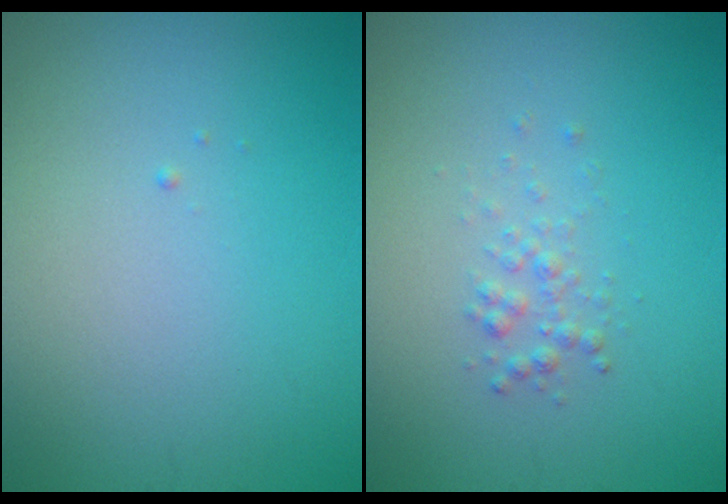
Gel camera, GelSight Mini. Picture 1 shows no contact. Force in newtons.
{"total": 1.1, "press": 1.1, "slide": 0.1}